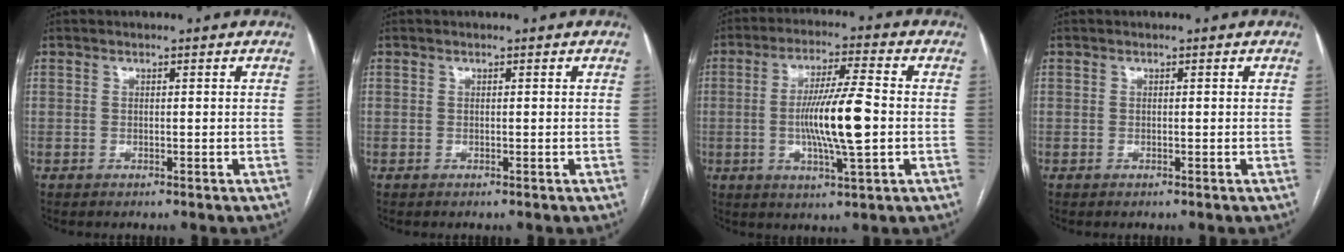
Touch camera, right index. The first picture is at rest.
{"total": 0.0}
{"total": 11.4, "force": [-1.2, 0.7, 11.3], "torque": [-0.211, -0.004, -0.024]}
{"total": 0.0}